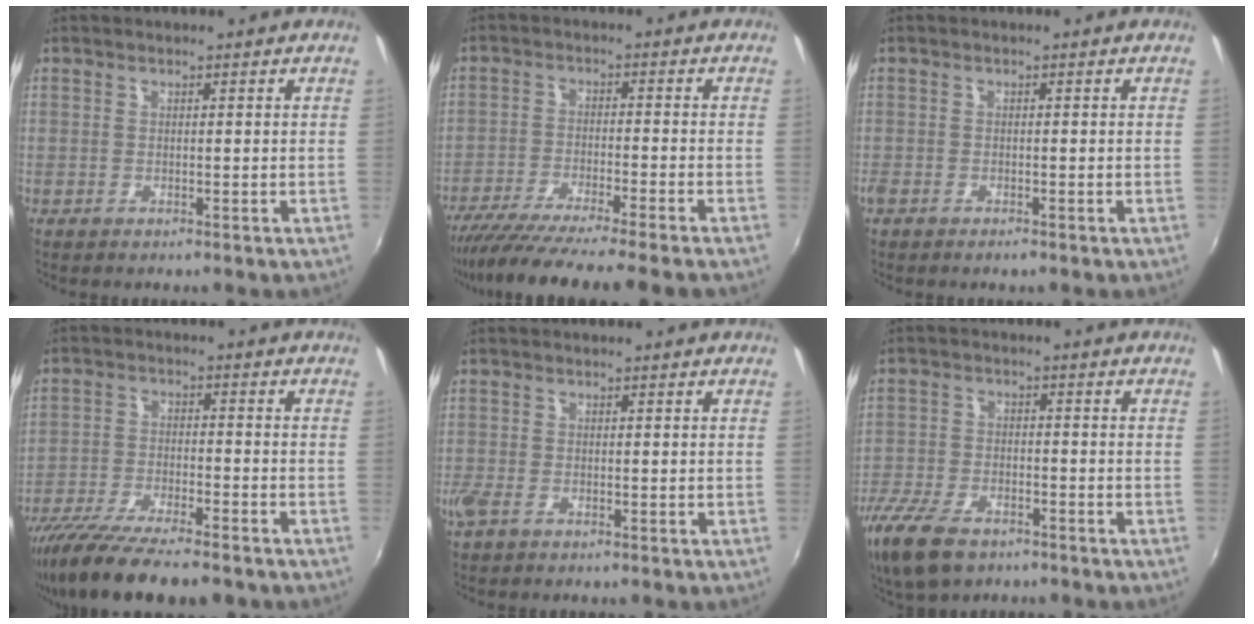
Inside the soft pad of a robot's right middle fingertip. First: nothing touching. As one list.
[{"total": 13.2, "force": [-11.5, -1.6, 6.2], "torque": [-0.123, -0.040, -0.188]}, {"total": 1.9, "force": [-1.5, 0.8, 0.9], "torque": [-0.025, -0.005, -0.030]}, {"total": 15.4, "force": [-12.6, 2.9, 8.4], "torque": [-0.172, -0.042, -0.214]}, {"total": 2.6, "force": [-1.4, 1.3, 1.7], "torque": [-0.038, -0.008, -0.028]}, {"total": 13.3, "force": [-9.0, 6.4, 7.4], "torque": [-0.187, -0.036, -0.168]}]